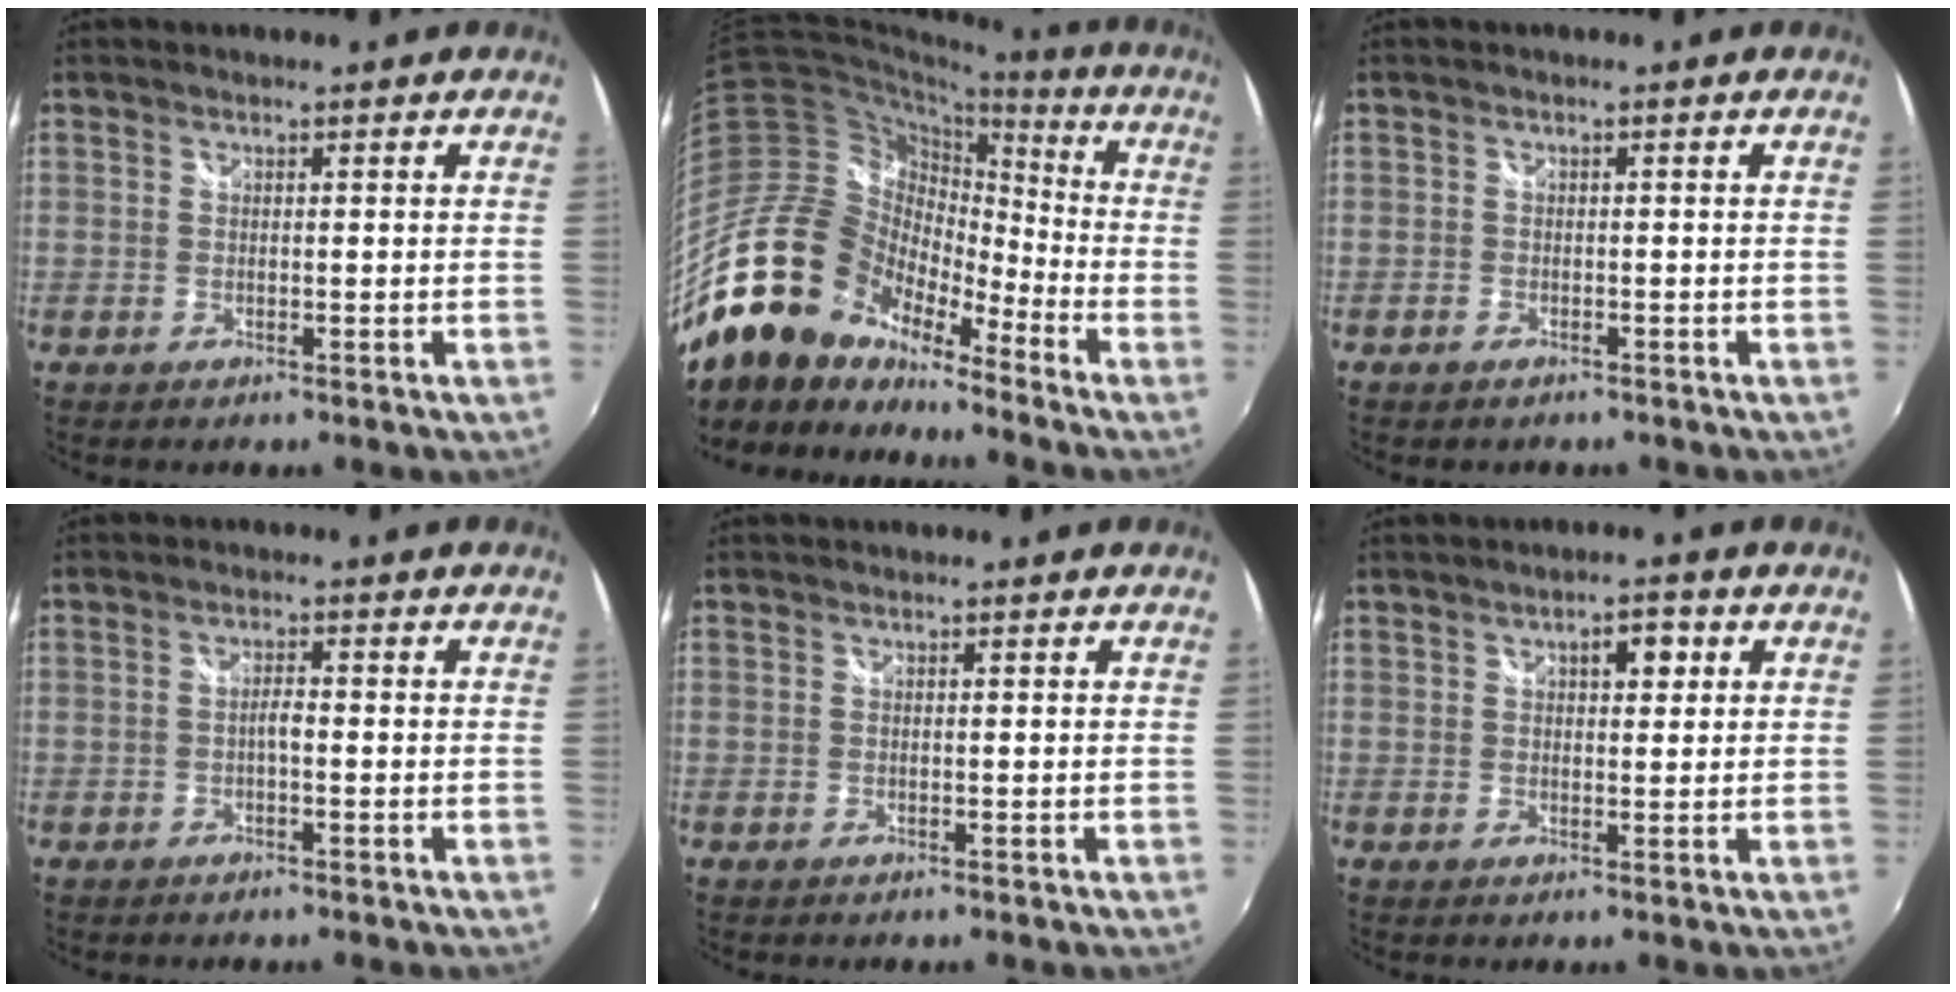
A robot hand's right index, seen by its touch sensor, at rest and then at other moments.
{"total": 20.8, "force": [-15.7, 10.6, 8.7], "torque": [-0.173, 0.004, -0.299]}
{"total": 1.6, "force": [-1.1, 1.1, 0.3], "torque": [-0.012, -0.001, -0.018]}
{"total": 1.5, "force": [-0.7, 0.4, 1.3], "torque": [-0.025, 0.004, -0.014]}
{"total": 0.0}
{"total": 3.5, "force": [1.3, 1.9, 2.6], "torque": [-0.035, 0.011, 0.018]}